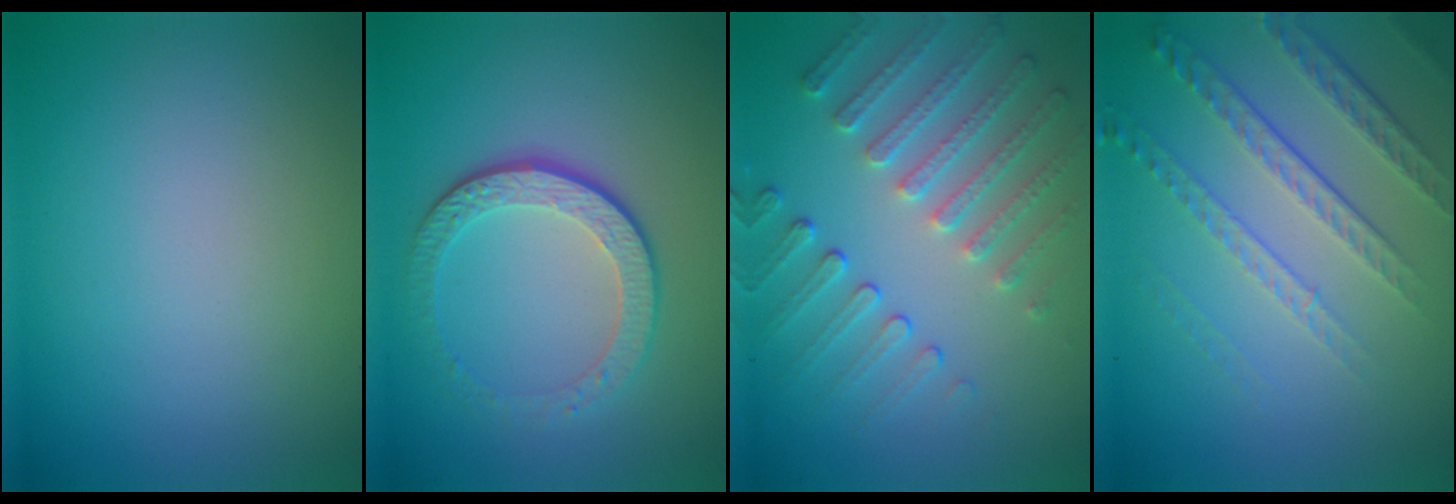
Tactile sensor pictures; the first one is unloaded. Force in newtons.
{"total": 4.4, "press": 3.0, "slide": 3.2}
{"total": 5.1, "press": 3.9, "slide": 3.4}
{"total": 4.9, "press": 3.3, "slide": 3.7}